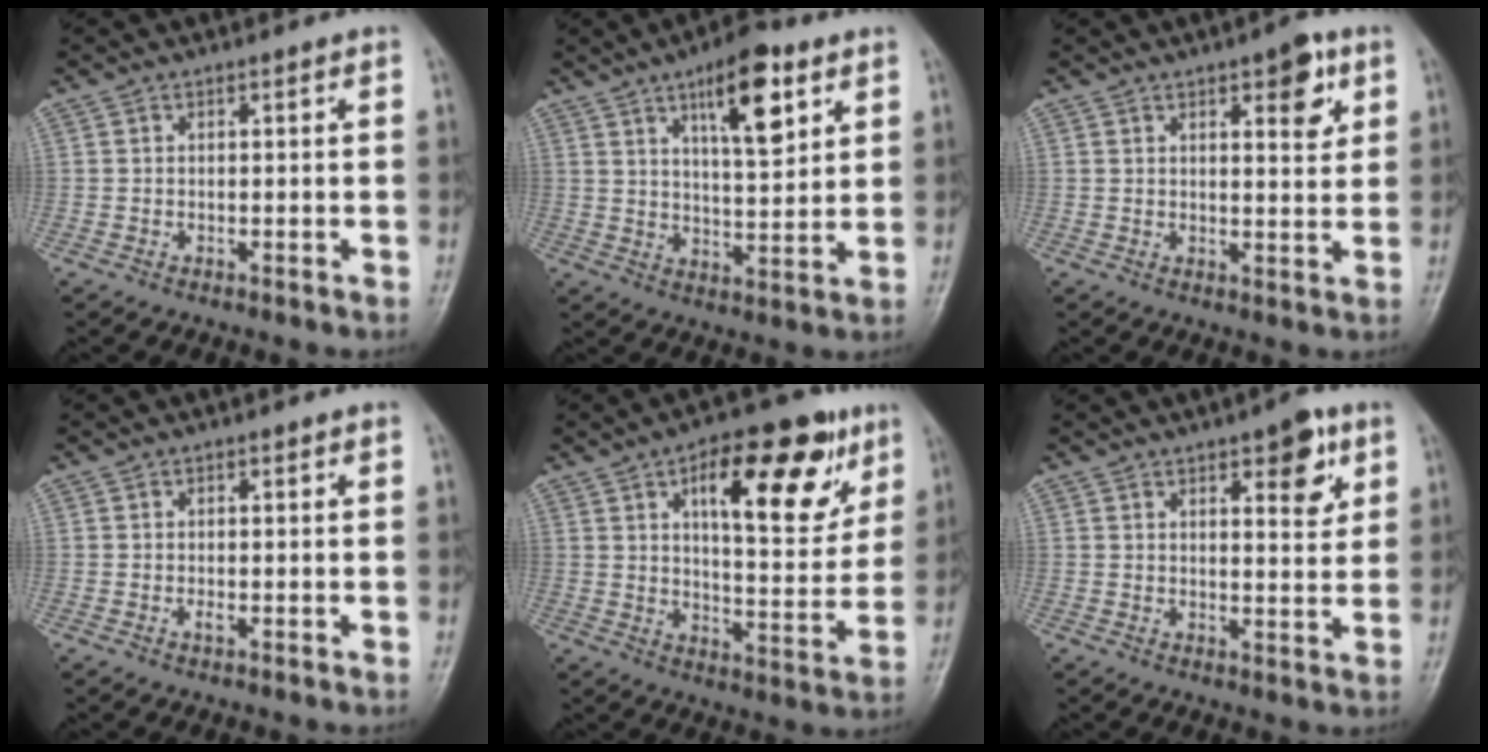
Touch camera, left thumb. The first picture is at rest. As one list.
[{"total": 12.4, "force": [6.2, 4.3, 9.9], "torque": [-0.134, -0.030, 0.097]}, {"total": 6.7, "force": [3.2, 2.5, 5.3], "torque": [-0.052, -0.014, 0.039]}, {"total": 1.0, "force": [-0.2, 0.5, 0.8], "torque": [-0.013, -0.001, -0.005]}, {"total": 19.0, "force": [8.8, 7.9, 14.9], "torque": [-0.164, -0.023, 0.128]}, {"total": 7.3, "force": [3.6, 2.8, 5.6], "torque": [-0.054, -0.017, 0.044]}]